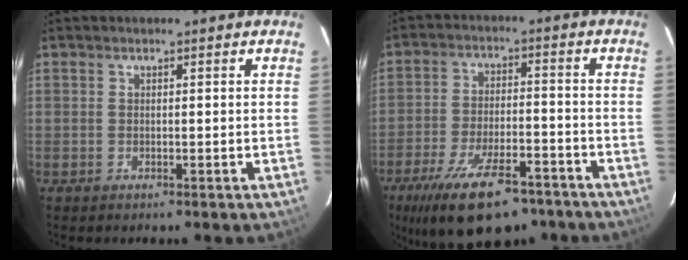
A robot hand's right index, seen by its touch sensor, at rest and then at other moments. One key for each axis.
{"total": 18.2, "fx": -12.6, "fy": 7.1, "fz": 11.1, "tx": -0.218, "ty": -0.023, "tz": -0.195}